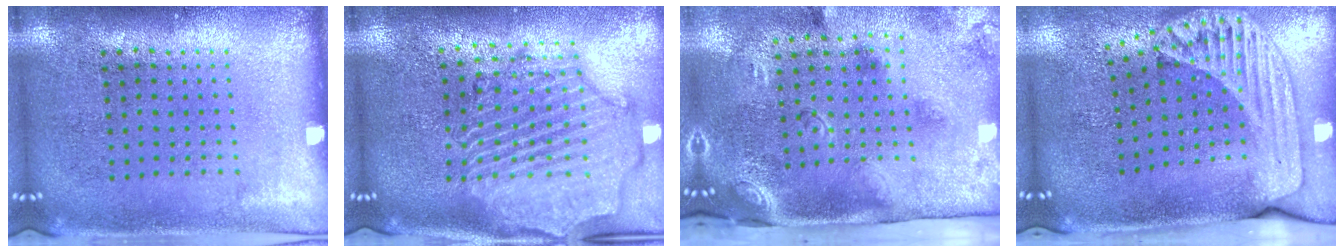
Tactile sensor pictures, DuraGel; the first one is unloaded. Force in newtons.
{"total": 2.8, "press": 2.5, "slide": 1.3}
{"total": 3.0, "press": 1.9, "slide": 2.3}
{"total": 2.3, "press": 1.7, "slide": 1.5}